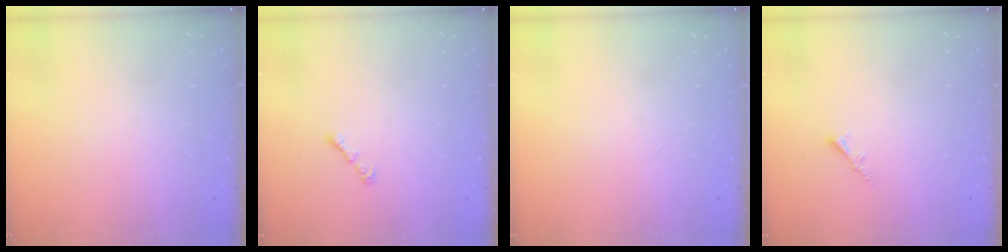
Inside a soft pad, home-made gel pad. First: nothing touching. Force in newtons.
{"total": 0.9, "press": 0.8, "slide": 0.5}
{"total": 0.0}
{"total": 1.7, "press": 1.6, "slide": 0.5}